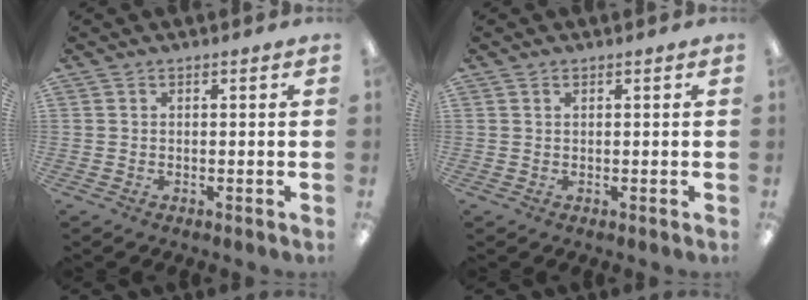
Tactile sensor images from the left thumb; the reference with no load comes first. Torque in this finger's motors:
{"motor_torque": [0.30, -0.20, -0.11, -0.06, -0.02]}